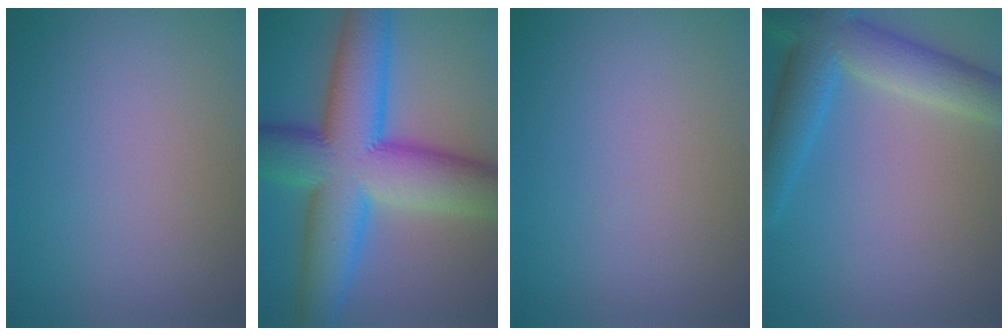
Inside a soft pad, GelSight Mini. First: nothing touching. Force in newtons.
{"total": 14.8, "press": 14.8, "slide": 0.1}
{"total": 0.0}
{"total": 7.3, "press": 7.2, "slide": 0.3}